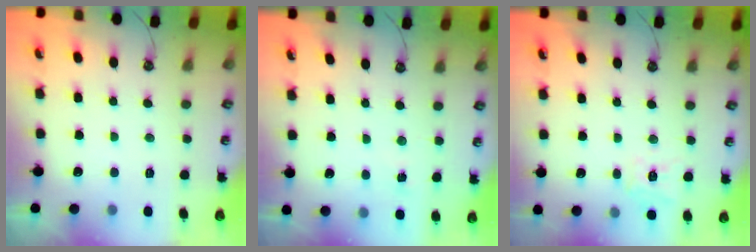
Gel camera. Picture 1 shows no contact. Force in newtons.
{"total": 3.5, "press": 3.5, "slide": 0.5}
{"total": 10.3, "press": 10.3, "slide": 1.0}